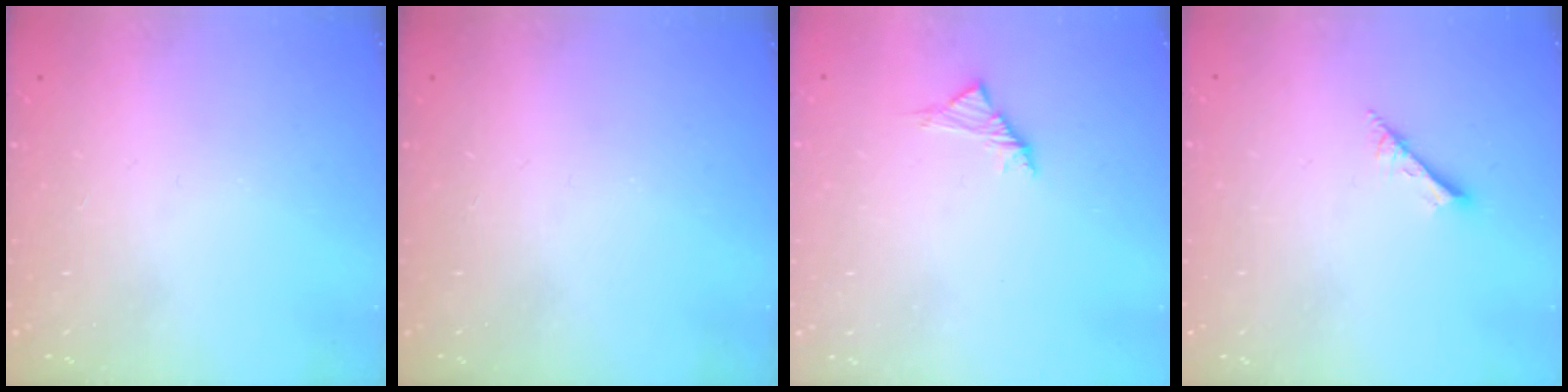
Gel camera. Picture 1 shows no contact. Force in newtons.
{"total": 0.0}
{"total": 2.8, "press": 2.6, "slide": 0.8}
{"total": 1.7, "press": 1.6, "slide": 0.1}